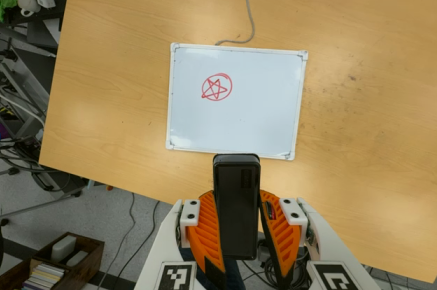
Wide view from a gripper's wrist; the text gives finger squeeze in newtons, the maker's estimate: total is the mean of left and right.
{"total": 9.1, "left": 7.5, "right": 10.6}